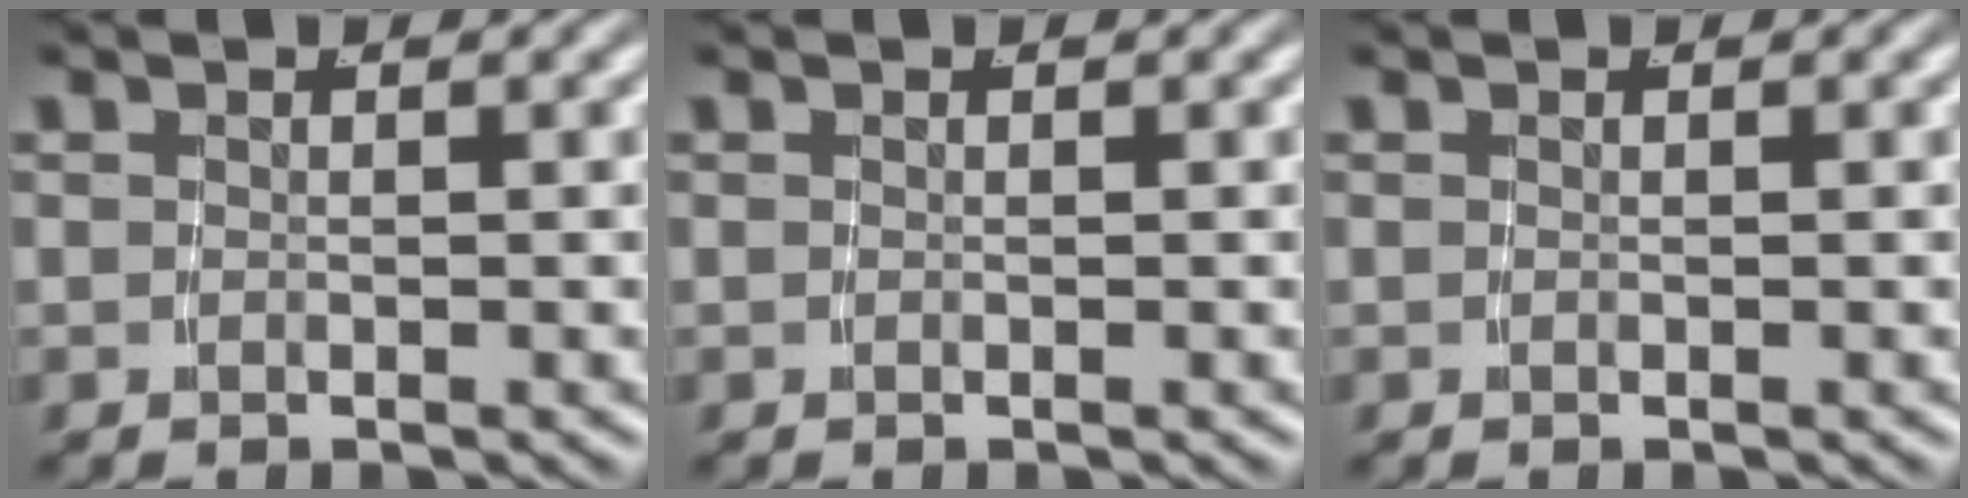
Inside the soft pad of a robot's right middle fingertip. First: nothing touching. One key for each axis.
{"total": 0.0}
{"total": 0.0}